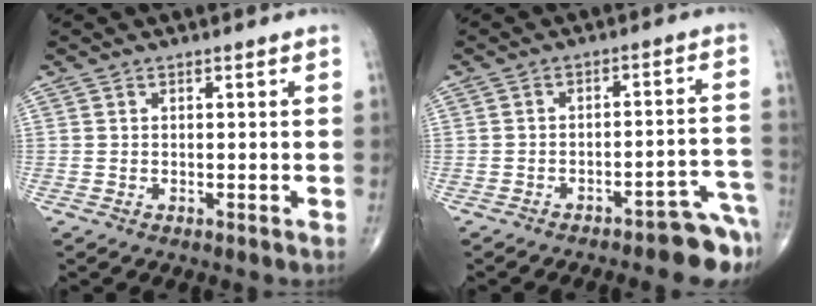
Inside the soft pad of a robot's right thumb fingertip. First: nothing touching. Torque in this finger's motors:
{"motor_torque": [1.59, 0.63, 0.06, -0.22, 0.11]}